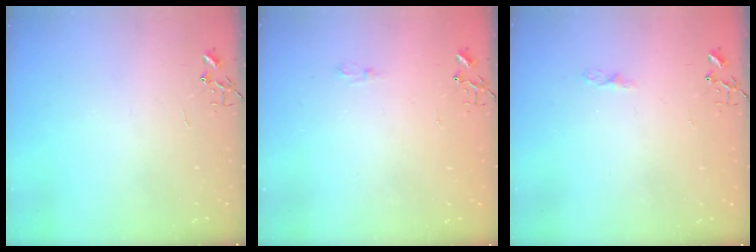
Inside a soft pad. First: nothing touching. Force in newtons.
{"total": 5.0, "press": 5.0, "slide": 0.5}
{"total": 3.9, "press": 3.8, "slide": 0.5}